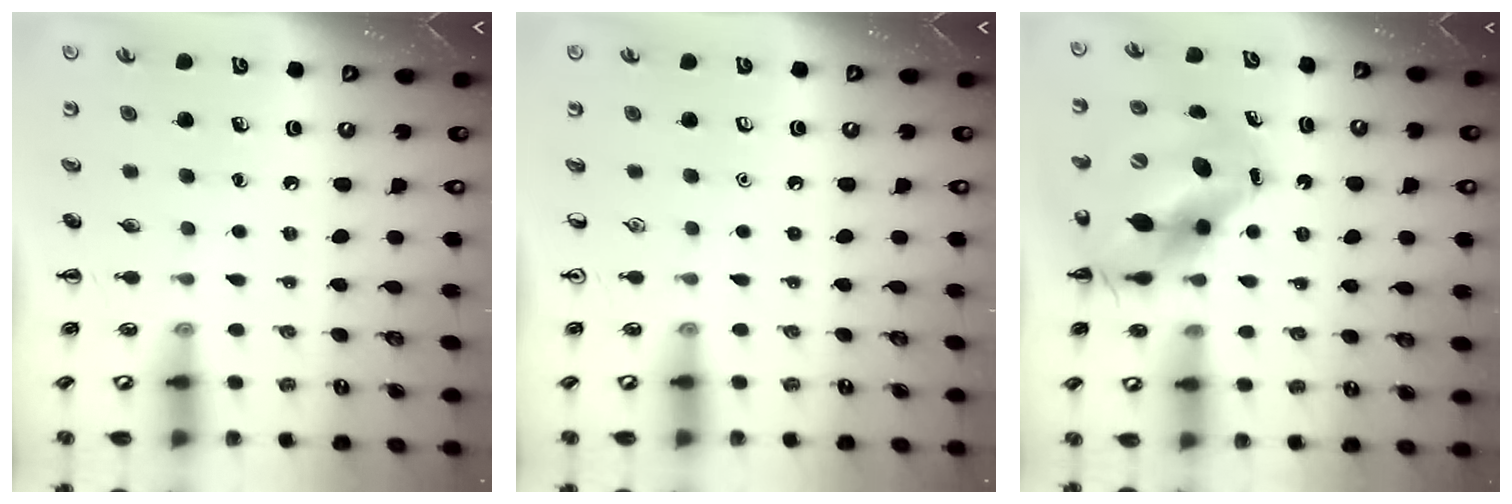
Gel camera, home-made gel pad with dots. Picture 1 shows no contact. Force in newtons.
{"total": 0.0}
{"total": 12.8, "press": 12.4, "slide": 3.4}